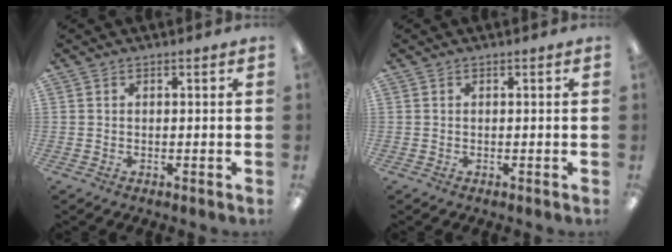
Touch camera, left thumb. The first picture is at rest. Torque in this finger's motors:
{"motor_torque": [0.00, 0.00, 0.00, 0.00, 0.00]}